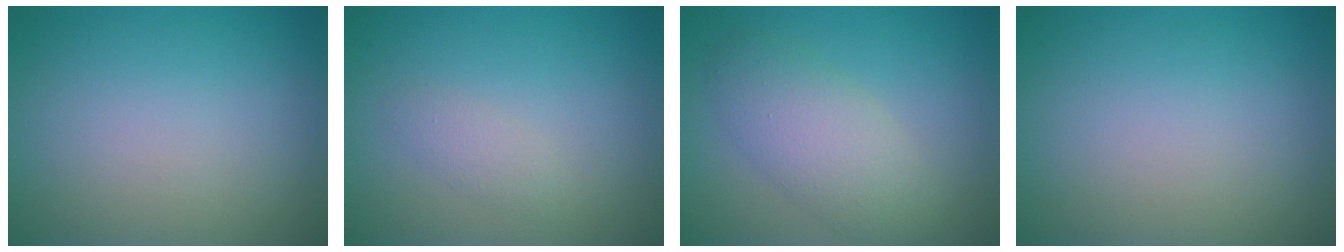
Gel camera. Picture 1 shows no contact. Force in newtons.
{"total": 1.2, "press": 1.2, "slide": 0.1}
{"total": 4.5, "press": 4.4, "slide": 0.4}
{"total": 0.0}